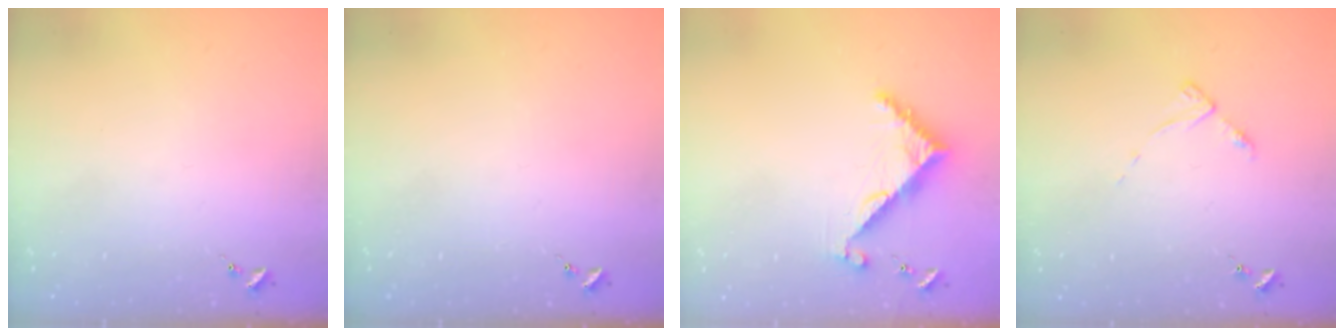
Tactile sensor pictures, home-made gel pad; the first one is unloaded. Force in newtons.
{"total": 0.0}
{"total": 7.3, "press": 7.3, "slide": 0.6}
{"total": 4.4, "press": 4.3, "slide": 0.7}